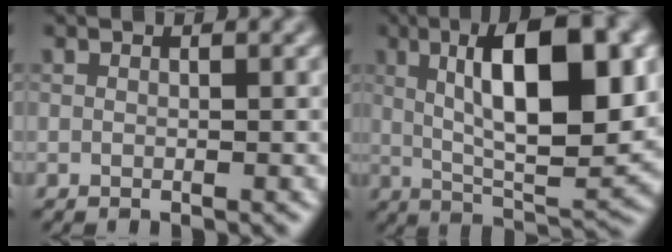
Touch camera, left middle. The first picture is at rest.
{"total": 12.3, "force": [2.6, 4.3, 11.2], "torque": [-0.163, 0.005, 0.043]}